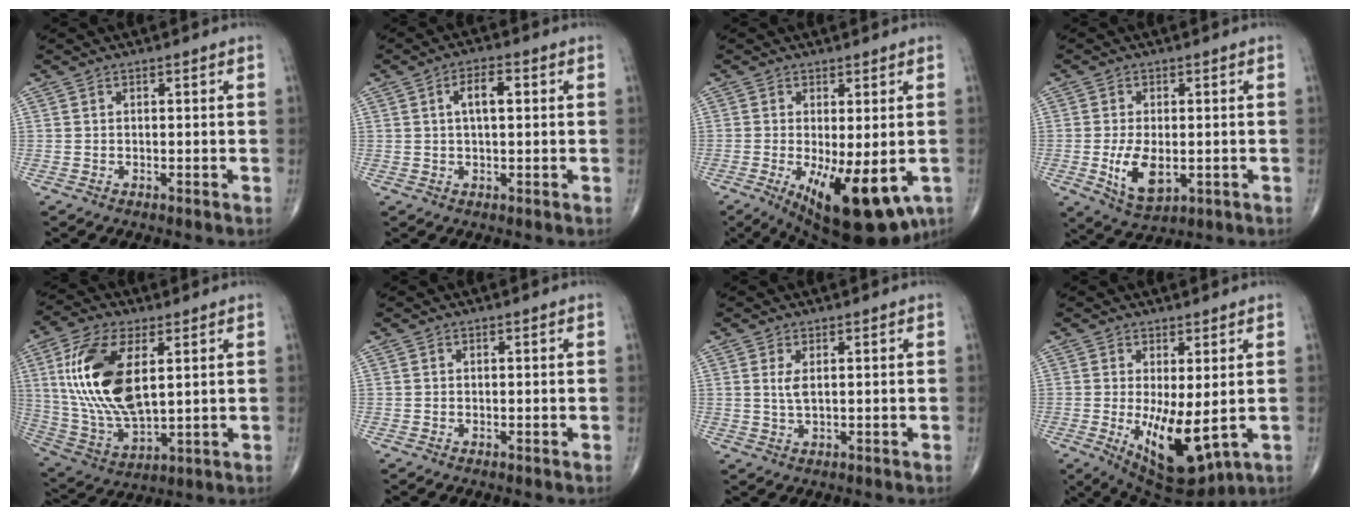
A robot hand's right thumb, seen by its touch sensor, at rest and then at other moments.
{"total": 4.8, "force": [1.1, 2.0, 4.3], "torque": [-0.068, 0.007, 0.016]}
{"total": 14.7, "force": [-4.8, 5.5, 12.8], "torque": [-0.169, -0.021, -0.054]}
{"total": 7.9, "force": [-1.4, 4.2, 6.5], "torque": [-0.112, -0.014, -0.015]}
{"total": 18.9, "force": [4.5, 8.9, 16.1], "torque": [-0.327, -0.019, 0.091]}
{"total": 0.0}
{"total": 2.4, "force": [0.7, 0.7, 2.2], "torque": [-0.047, -0.006, 0.019]}
{"total": 11.0, "force": [-1.4, 4.3, 10.1], "torque": [-0.159, -0.029, -0.003]}